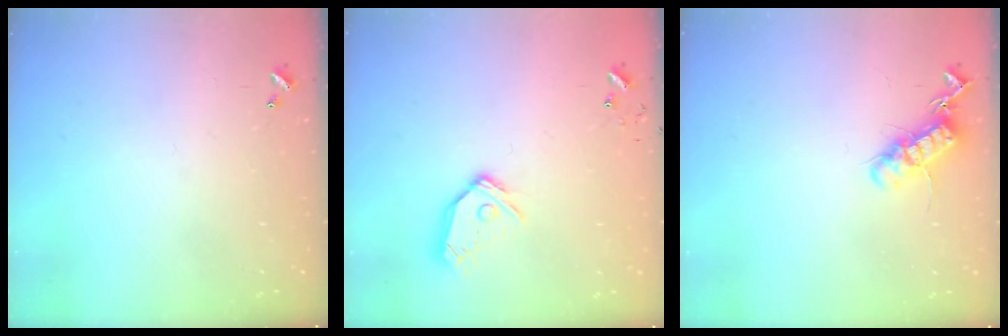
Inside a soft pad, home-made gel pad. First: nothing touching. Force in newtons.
{"total": 11.6, "press": 11.6, "slide": 1.4}
{"total": 12.9, "press": 12.9, "slide": 0.3}